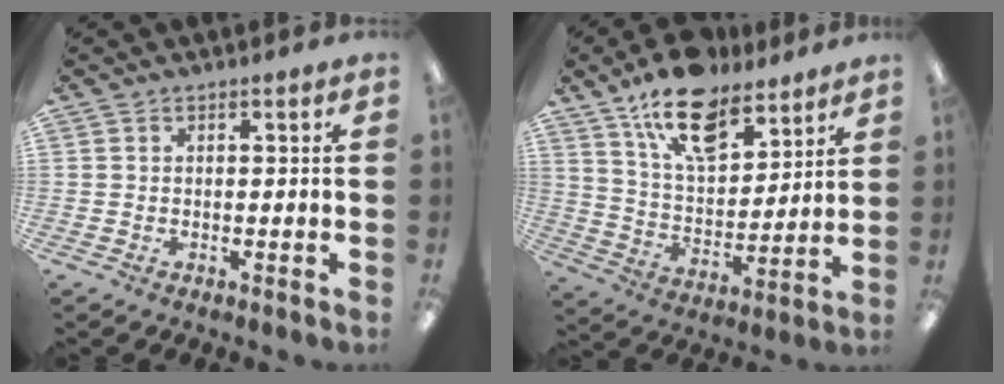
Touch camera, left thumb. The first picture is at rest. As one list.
[{"total": 16.2, "force": [11.6, 7.6, 8.4], "torque": [-0.139, -0.057, 0.206]}]